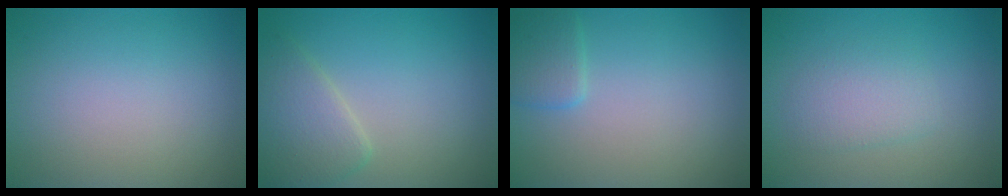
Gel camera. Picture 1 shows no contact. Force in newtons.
{"total": 3.5, "press": 3.5, "slide": 0.1}
{"total": 1.8, "press": 1.8, "slide": 0.1}
{"total": 2.3, "press": 2.3, "slide": 0.1}